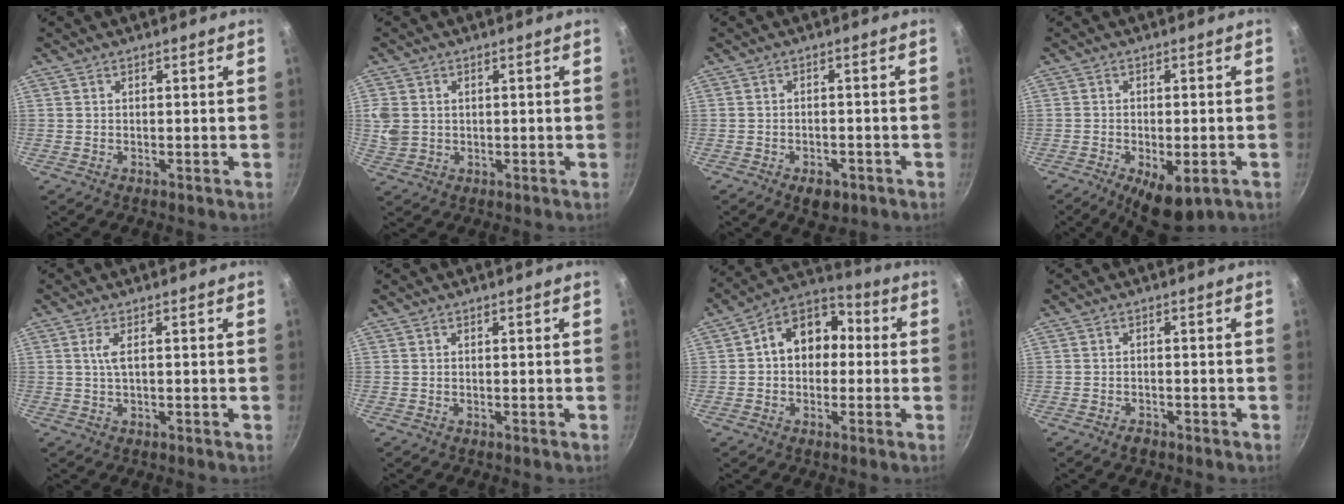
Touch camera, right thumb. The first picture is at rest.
{"total": 5.4, "force": [1.0, 4.5, 2.8], "torque": [-0.050, -0.006, 0.026]}
{"total": 4.5, "force": [-2.5, 2.6, 2.7], "torque": [-0.033, 0.016, -0.026]}
{"total": 8.9, "force": [-3.9, 3.6, 7.1], "torque": [-0.100, 0.004, -0.050]}
{"total": 2.4, "force": [0.3, 0.3, 2.3], "torque": [-0.052, 0.000, 0.007]}
{"total": 0.0}
{"total": 12.3, "force": [0.7, 9.3, 7.9], "torque": [-0.075, 0.038, -0.009]}
{"total": 1.8, "force": [-1.3, 0.8, 0.8], "torque": [-0.017, 0.014, -0.019]}